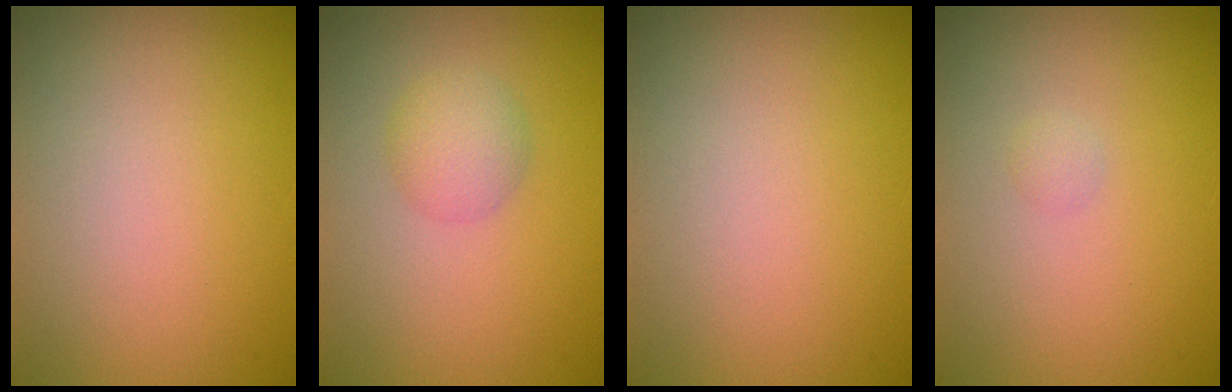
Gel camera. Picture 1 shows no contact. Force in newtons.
{"total": 2.2, "press": 2.2, "slide": 0.1}
{"total": 0.0}
{"total": 0.6, "press": 0.6, "slide": 0.0}